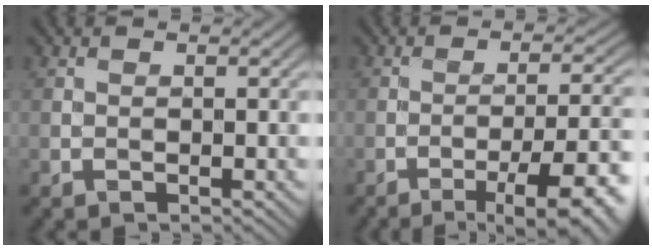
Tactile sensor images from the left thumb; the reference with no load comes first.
{"total": 11.6, "force": [-6.4, 2.9, 9.2], "torque": [-0.126, 0.011, -0.084]}